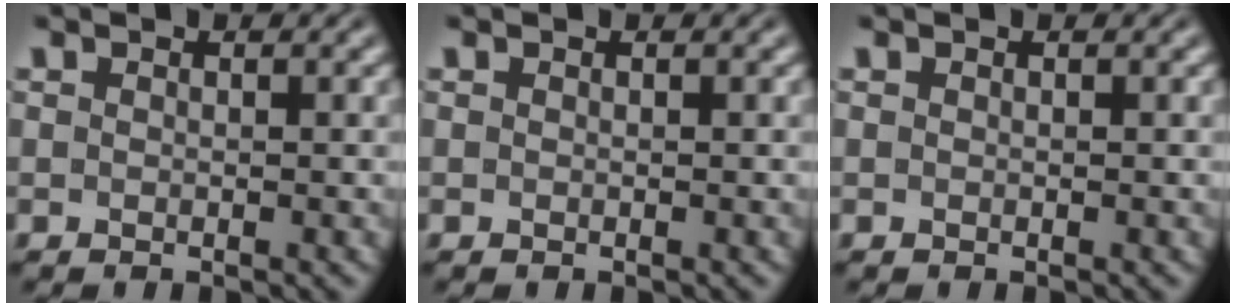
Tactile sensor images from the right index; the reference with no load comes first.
{"total": 0.0}
{"total": 0.0}